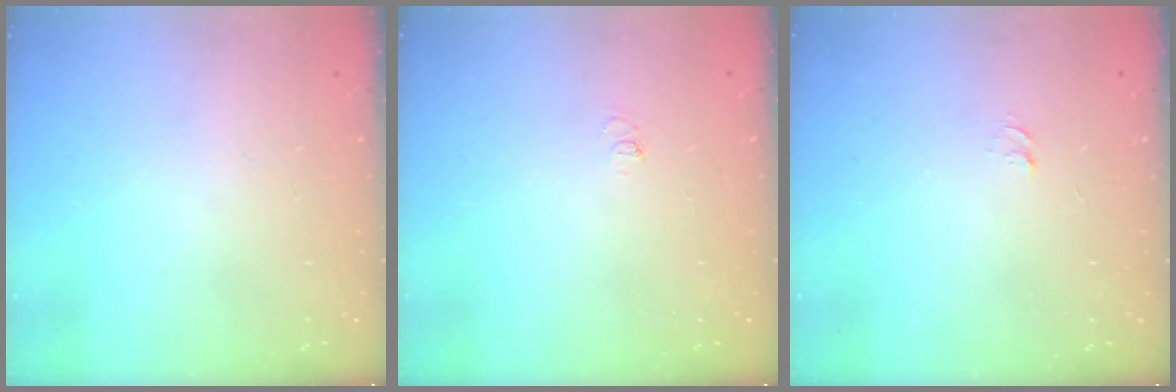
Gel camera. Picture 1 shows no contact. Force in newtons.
{"total": 2.8, "press": 2.8, "slide": 0.3}
{"total": 3.7, "press": 3.7, "slide": 0.3}